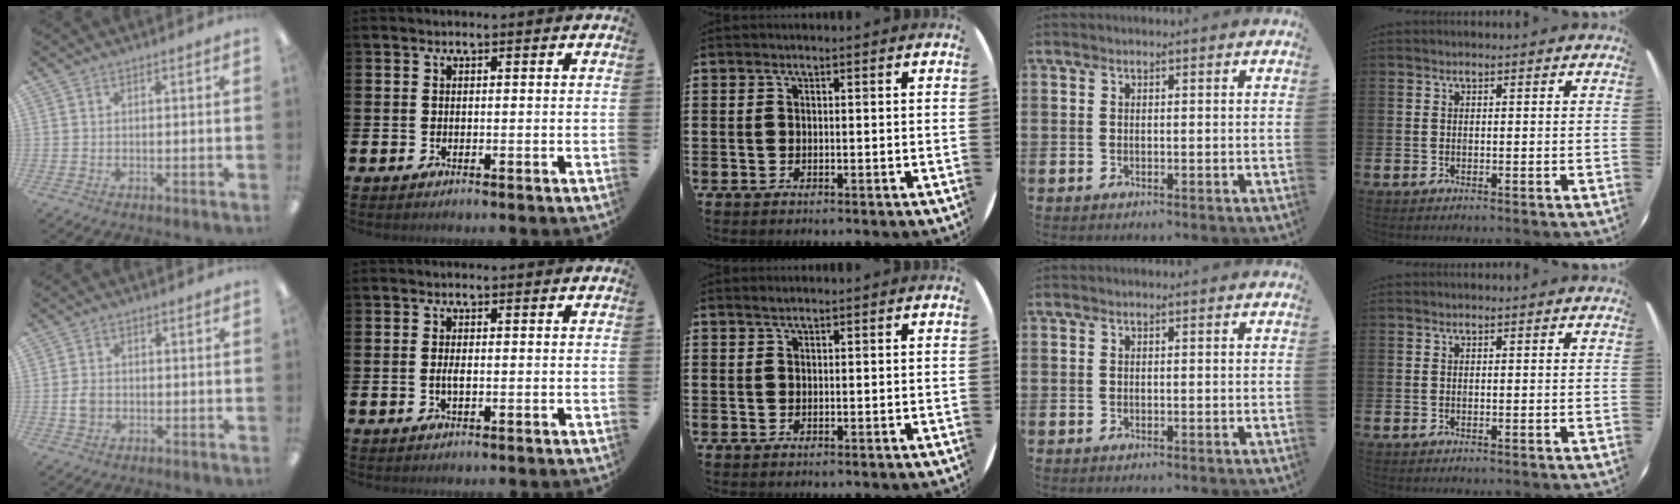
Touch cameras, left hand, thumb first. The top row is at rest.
{"thumb": {"total": 2.7, "force": [-0.4, 2.1, 1.7], "torque": [-0.031, 0.005, -0.008]}, "index": {"total": 1.4, "force": [-0.2, 0.5, 1.3], "torque": [-0.016, -0.002, -0.007]}, "middle": {"total": 0.5, "force": [0.5, 0.0, 0.3], "torque": [-0.006, -0.001, 0.010]}}